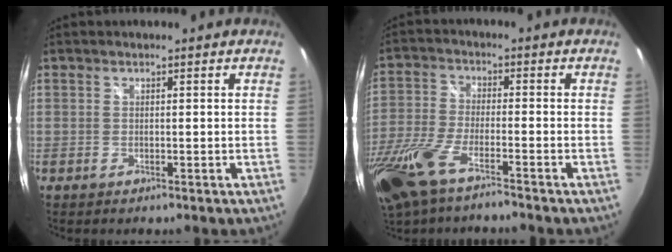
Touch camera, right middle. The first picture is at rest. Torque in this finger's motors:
{"motor_torque": [1.13, -1.01, 0.40, 0.21]}